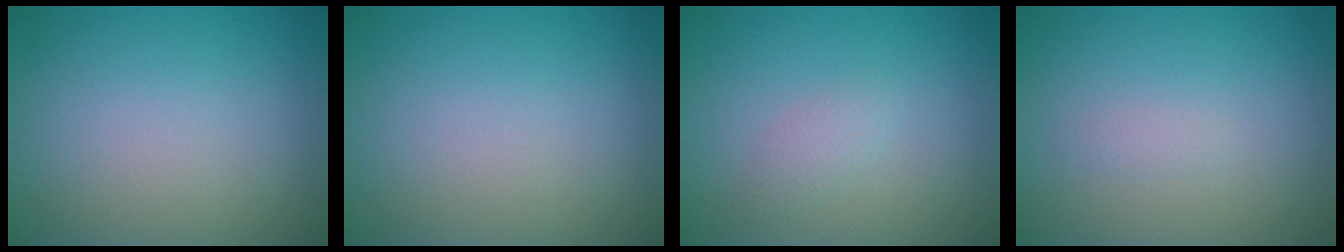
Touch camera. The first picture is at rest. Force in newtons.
{"total": 0.0}
{"total": 1.2, "press": 1.2, "slide": 0.0}
{"total": 0.6, "press": 0.6, "slide": 0.0}